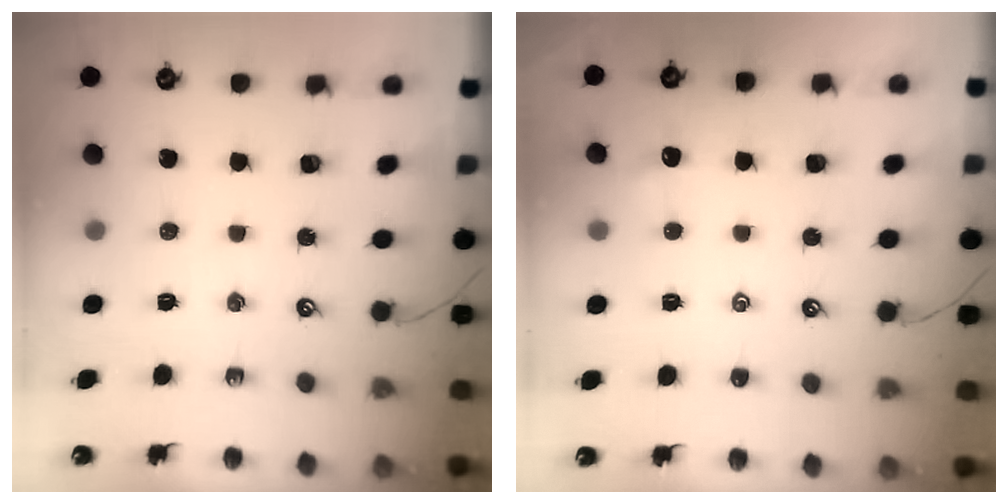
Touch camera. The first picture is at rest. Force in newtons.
{"total": 0.5, "press": 0.4, "slide": 0.3}